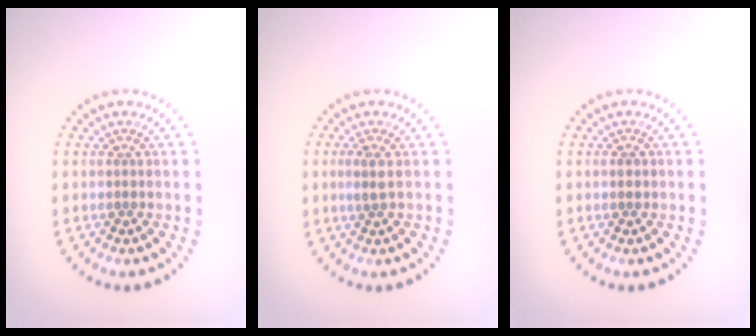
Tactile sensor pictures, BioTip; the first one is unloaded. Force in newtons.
{"total": 1.5, "press": 1.2, "slide": 0.9}
{"total": 1.0, "press": 0.9, "slide": 0.2}